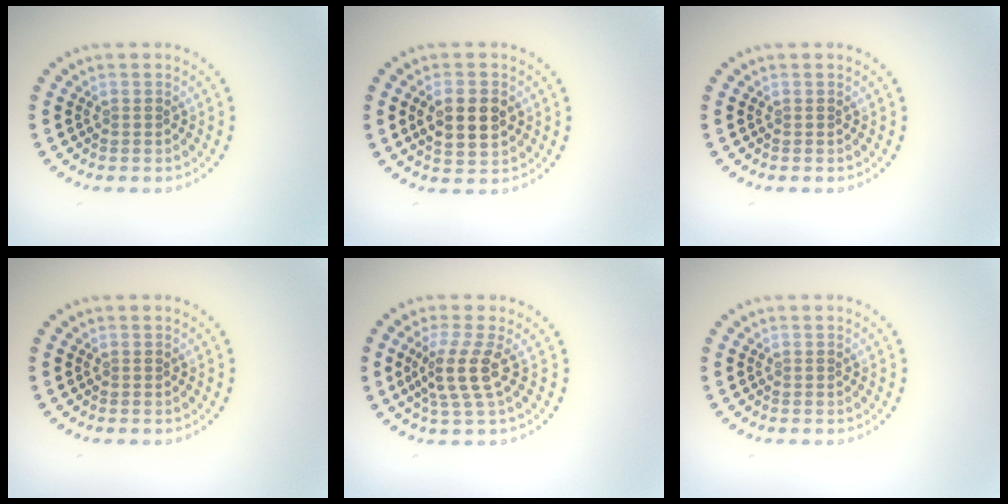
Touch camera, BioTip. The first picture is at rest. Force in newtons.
{"total": 4.3, "press": 4.3, "slide": 0.2}
{"total": 0.0}
{"total": 0.0}
{"total": 3.5, "press": 2.7, "slide": 2.2}
{"total": 0.0}